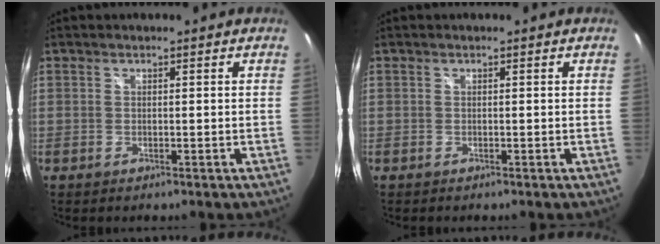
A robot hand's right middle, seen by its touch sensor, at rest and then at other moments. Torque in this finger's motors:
{"motor_torque": [-0.79, -0.12, -0.03, -0.01]}